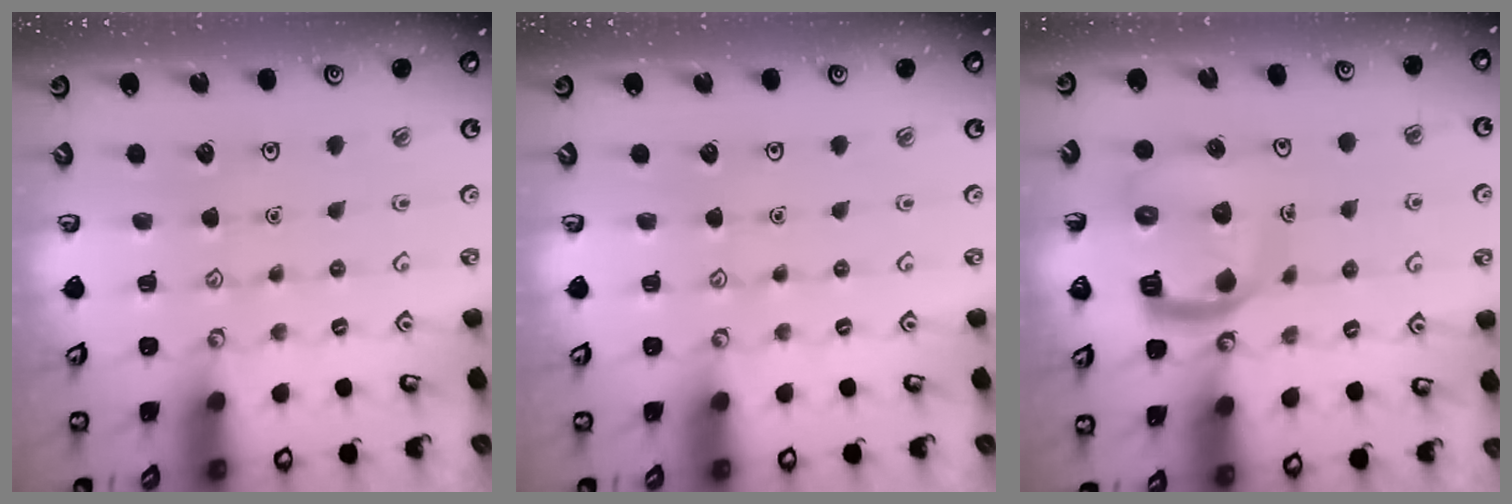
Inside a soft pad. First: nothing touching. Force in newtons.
{"total": 0.0}
{"total": 12.4, "press": 12.3, "slide": 1.6}